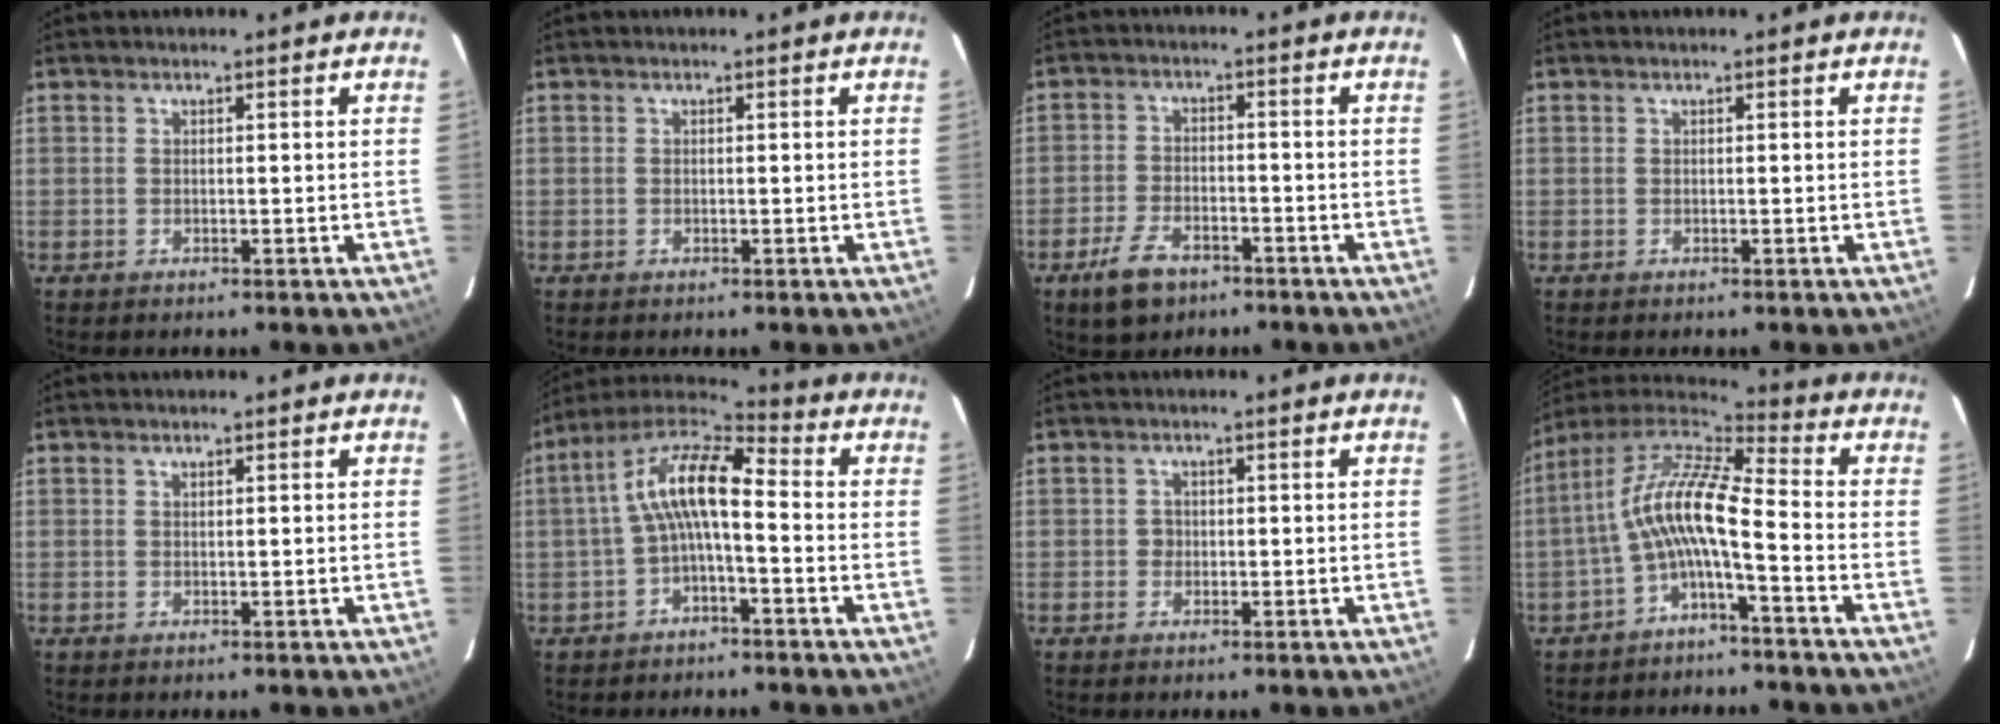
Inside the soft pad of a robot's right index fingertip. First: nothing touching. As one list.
[{"total": 0.0}, {"total": 7.4, "force": [-4.9, 3.9, 4.0], "torque": [-0.106, -0.003, -0.085]}, {"total": 0.0}, {"total": 0.0}, {"total": 10.6, "force": [-1.3, 3.4, 9.9], "torque": [-0.201, 0.024, -0.030]}, {"total": 1.4, "force": [-0.4, 1.3, 0.1], "torque": [0.000, 0.003, -0.005]}, {"total": 11.6, "force": [-2.8, 2.2, 11.0], "torque": [-0.220, 0.016, -0.059]}]